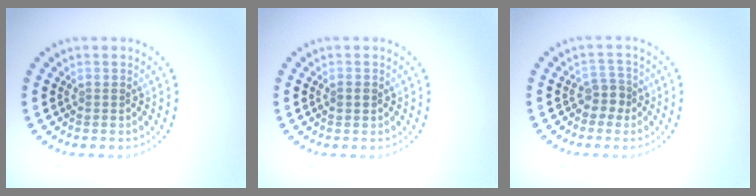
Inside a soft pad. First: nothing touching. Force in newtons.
{"total": 1.0, "press": 1.0, "slide": 0.1}
{"total": 1.9, "press": 1.5, "slide": 1.2}